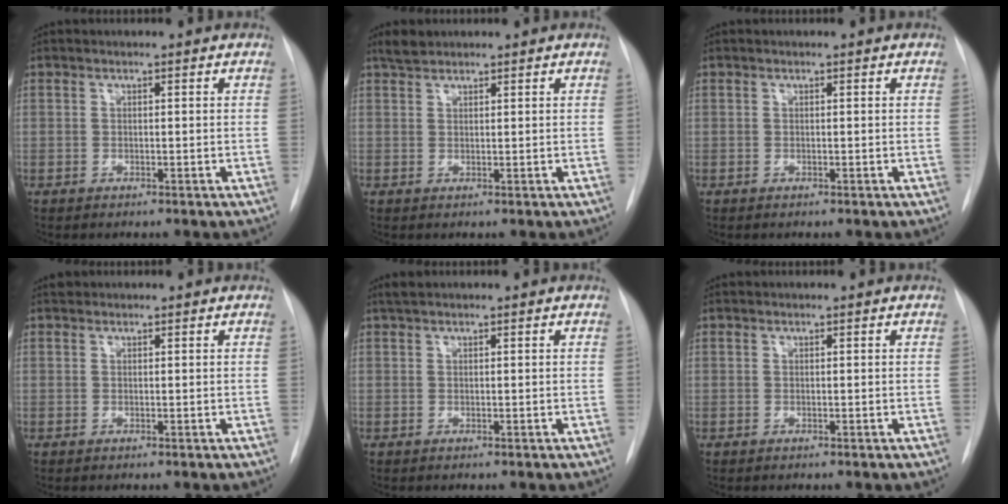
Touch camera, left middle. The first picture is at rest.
{"total": 2.0, "force": [1.8, 0.6, 0.5], "torque": [-0.014, 0.005, 0.034]}
{"total": 0.0}
{"total": 0.6, "force": [0.5, 0.3, -0.1], "torque": [-0.007, 0.010, 0.010]}
{"total": 1.2, "force": [1.0, 0.2, 0.6], "torque": [-0.018, 0.012, 0.022]}
{"total": 0.0}